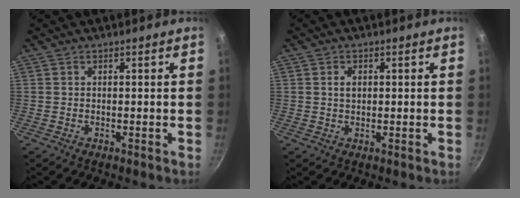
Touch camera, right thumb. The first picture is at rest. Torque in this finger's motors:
{"motor_torque": [-0.49, 0.59, 0.33, -0.06, -0.02]}